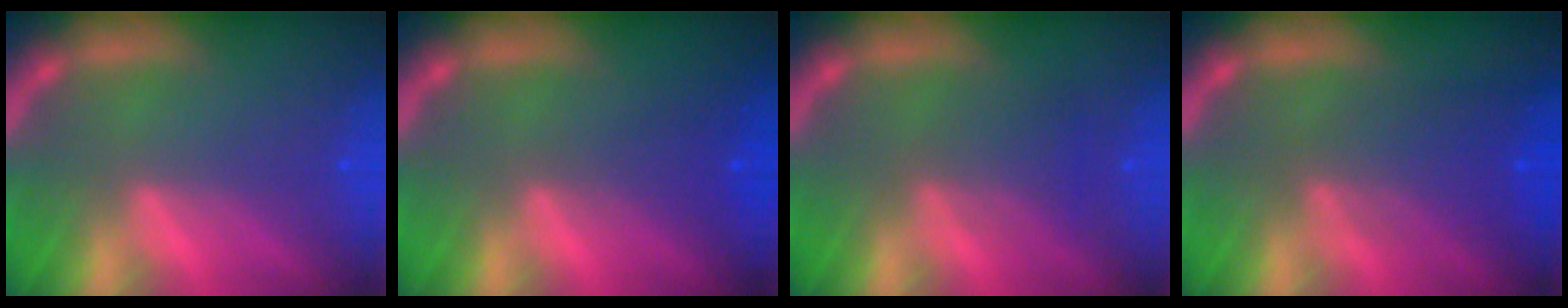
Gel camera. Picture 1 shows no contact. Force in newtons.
{"total": 2.0}
{"total": 2.5}
{"total": 4.6}